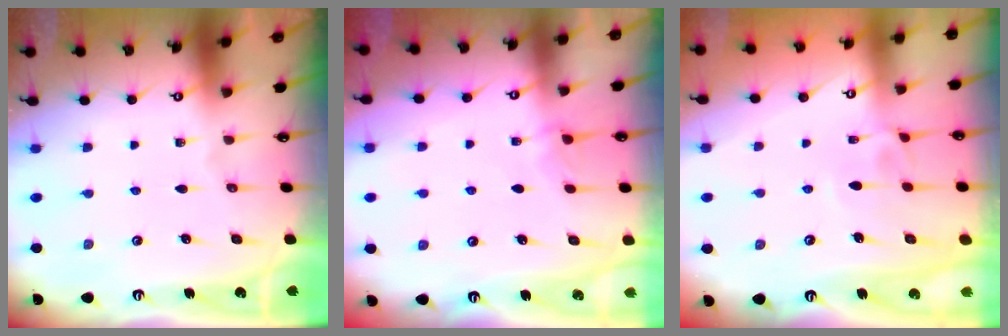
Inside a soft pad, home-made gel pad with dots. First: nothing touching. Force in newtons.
{"total": 1.8, "press": 1.8, "slide": 0.3}
{"total": 1.3, "press": 1.0, "slide": 0.8}